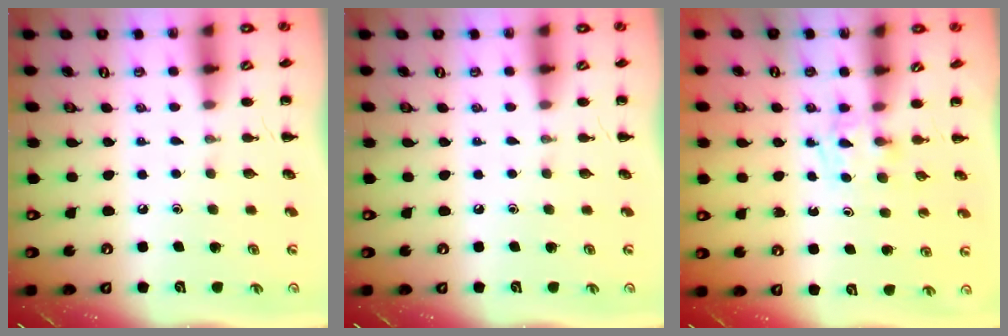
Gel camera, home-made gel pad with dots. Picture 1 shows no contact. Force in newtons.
{"total": 0.0}
{"total": 3.3, "press": 3.0, "slide": 1.3}